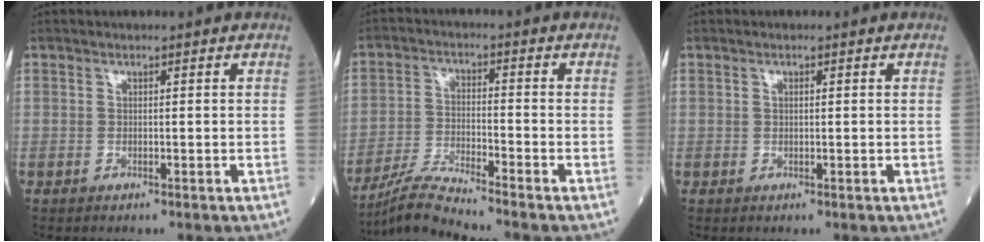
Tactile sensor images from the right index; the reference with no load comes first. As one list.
[{"total": 6.7, "force": [-6.2, -1.9, 1.8], "torque": [-0.048, -0.023, -0.118]}, {"total": 0.6, "force": [0.2, 0.2, 0.5], "torque": [-0.012, 0.001, 0.003]}]